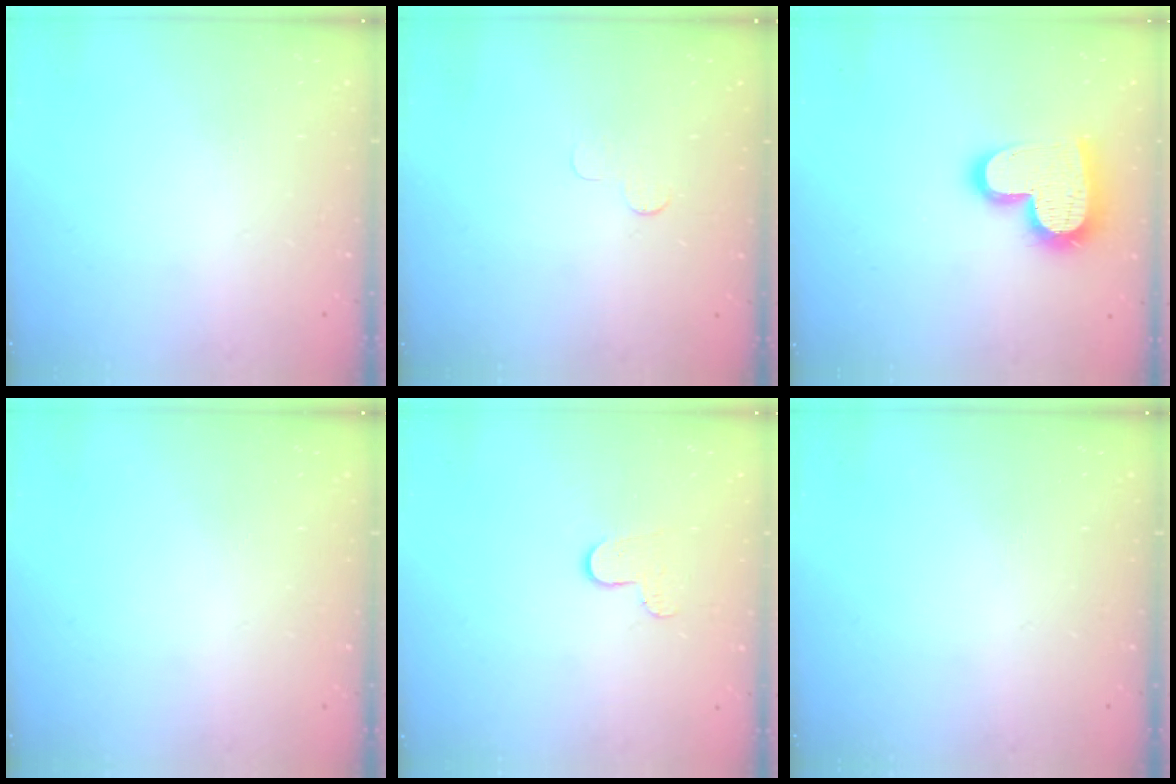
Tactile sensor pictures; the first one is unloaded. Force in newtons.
{"total": 3.0, "press": 2.9, "slide": 0.3}
{"total": 18.2, "press": 18.1, "slide": 1.3}
{"total": 0.0}
{"total": 6.2, "press": 6.1, "slide": 0.5}
{"total": 0.0}